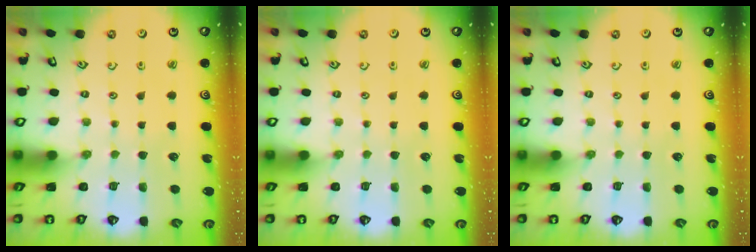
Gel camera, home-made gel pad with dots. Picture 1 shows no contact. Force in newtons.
{"total": 0.0}
{"total": 0.0}